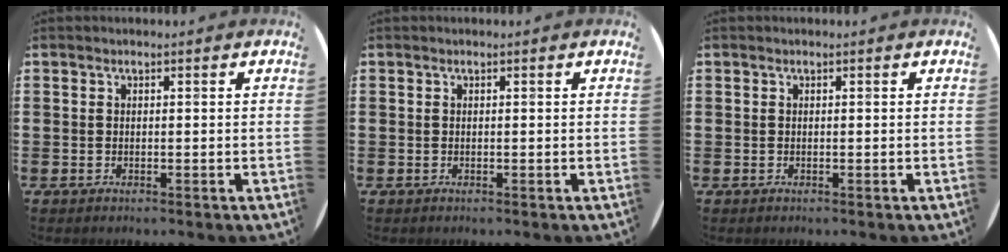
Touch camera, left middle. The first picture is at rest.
{"total": 0.0}
{"total": 0.0}